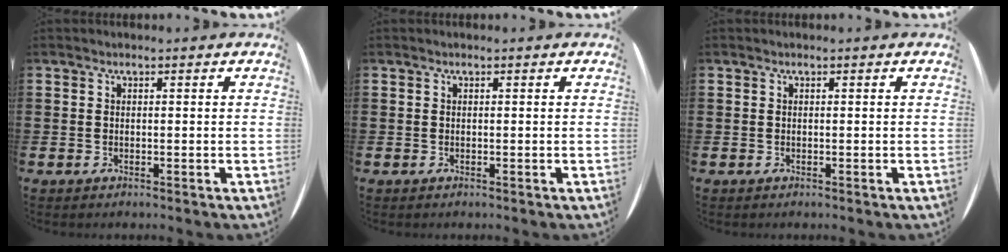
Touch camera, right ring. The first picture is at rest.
{"total": 0.0}
{"total": 0.0}